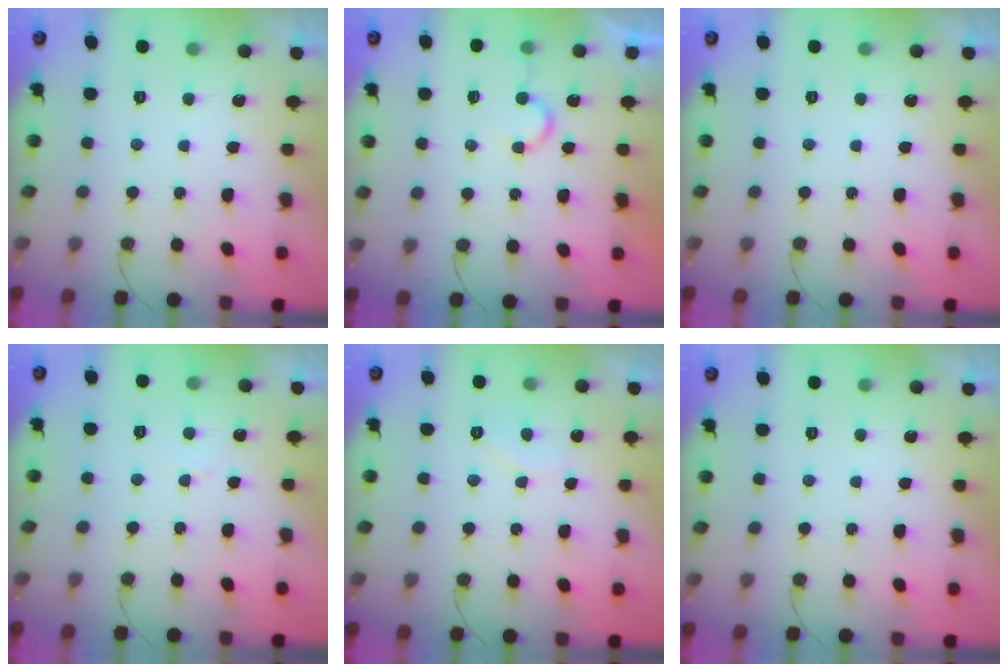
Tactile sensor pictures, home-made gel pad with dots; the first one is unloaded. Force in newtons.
{"total": 5.4, "press": 5.3, "slide": 0.6}
{"total": 0.0}
{"total": 2.6, "press": 2.6, "slide": 0.1}
{"total": 4.4, "press": 4.4, "slide": 0.4}
{"total": 0.0}